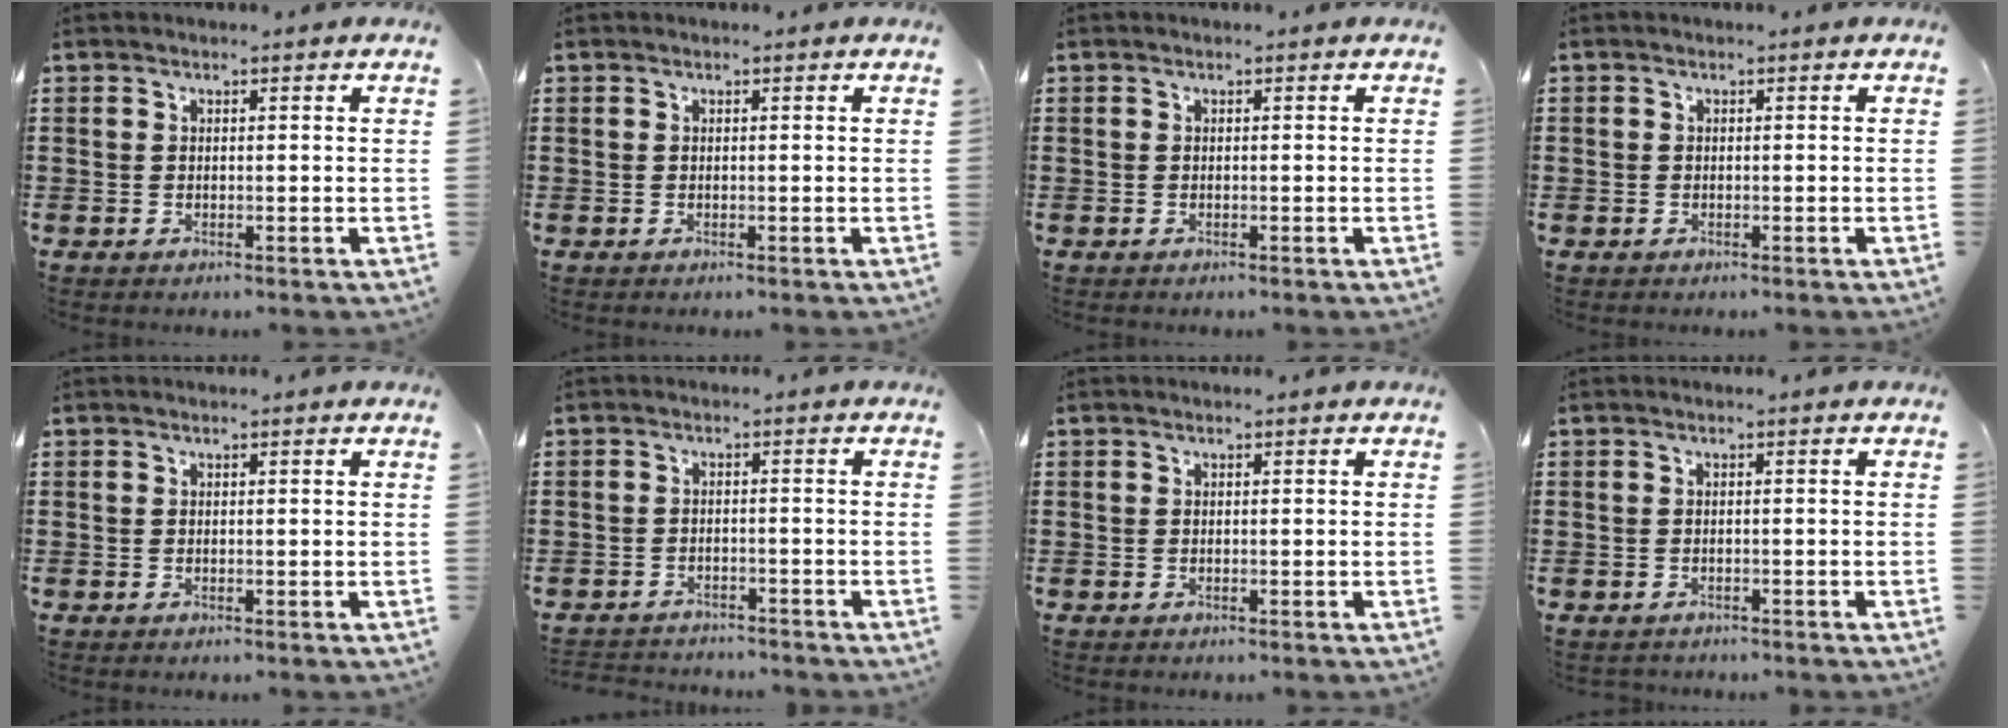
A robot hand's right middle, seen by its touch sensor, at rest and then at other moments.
{"total": 0.0}
{"total": 0.0}
{"total": 0.7, "force": [-0.2, 0.6, 0.0], "torque": [0.000, 0.005, -0.006]}
{"total": 0.0}
{"total": 2.2, "force": [-2.2, 0.2, -0.3], "torque": [-0.003, -0.002, -0.050]}
{"total": 0.0}
{"total": 0.5, "force": [-0.5, 0.1, -0.1], "torque": [0.000, 0.001, -0.012]}